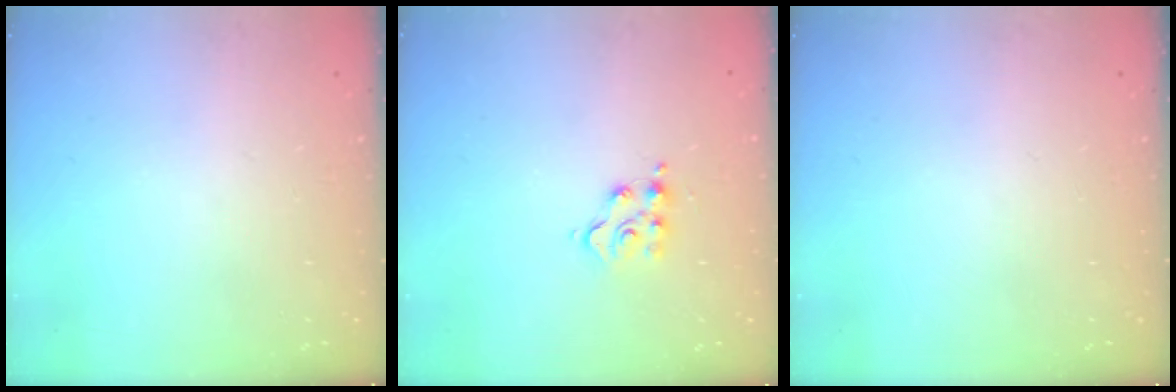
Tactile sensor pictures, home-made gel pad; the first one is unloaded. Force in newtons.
{"total": 5.7, "press": 5.7, "slide": 0.2}
{"total": 0.0}